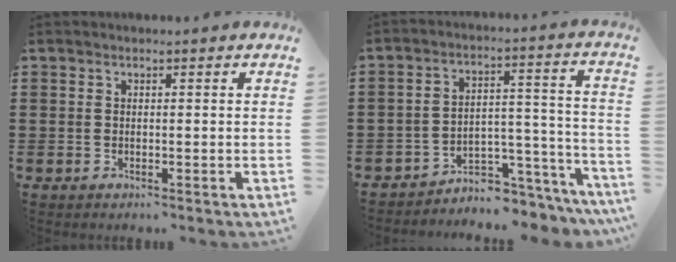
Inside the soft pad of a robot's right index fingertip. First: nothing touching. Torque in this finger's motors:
{"motor_torque": [1.25, 0.89, 0.43, 0.07]}